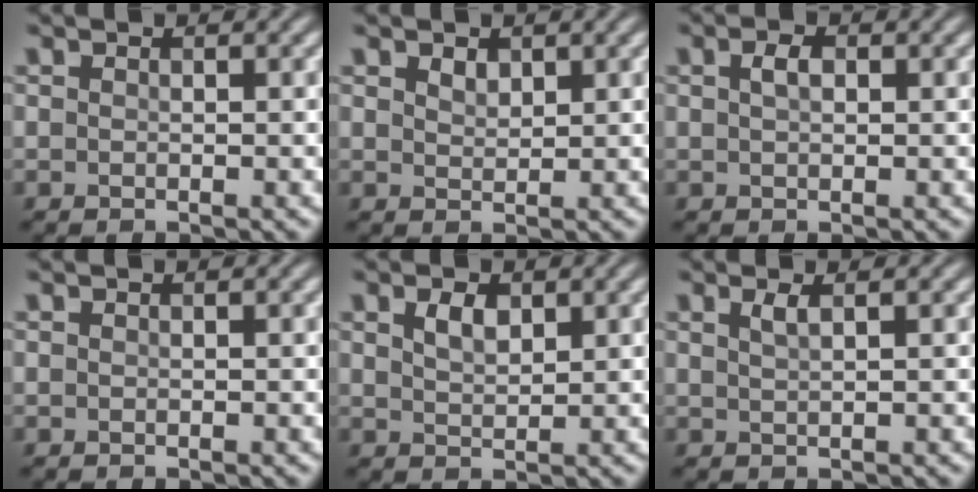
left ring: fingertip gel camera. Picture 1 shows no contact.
{"total": 1.2, "force": [0.9, 0.6, 0.5], "torque": [-0.011, -0.001, 0.019]}
{"total": 1.5, "force": [0.4, 0.8, 1.1], "torque": [-0.022, 0.003, 0.006]}
{"total": 0.0}
{"total": 2.0, "force": [1.0, 1.0, 1.4], "torque": [-0.028, 0.001, 0.023]}
{"total": 1.3, "force": [0.7, 0.4, 1.0], "torque": [-0.017, 0.002, 0.010]}